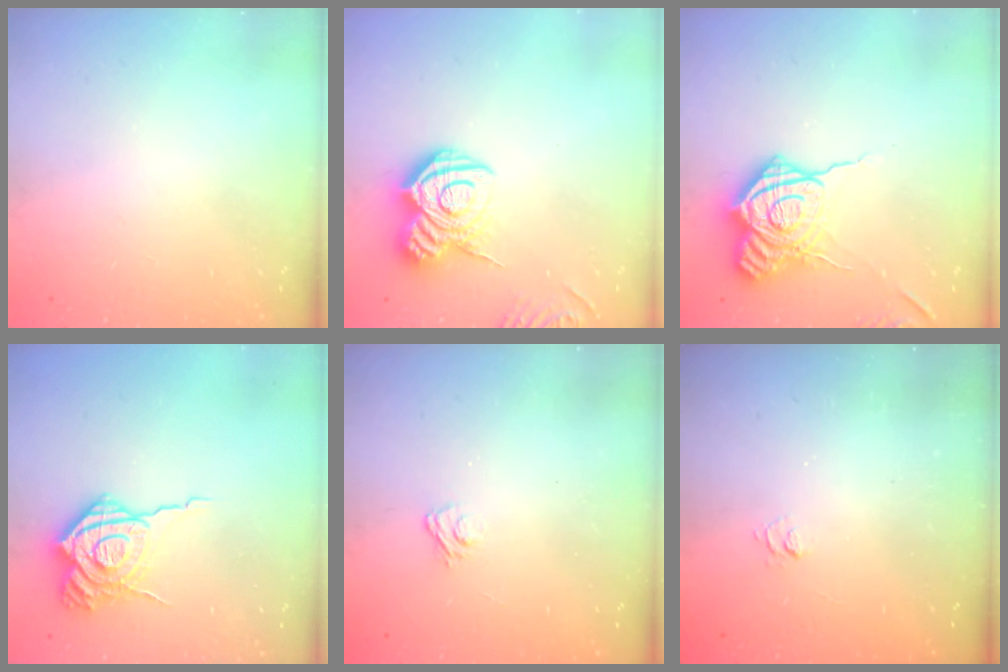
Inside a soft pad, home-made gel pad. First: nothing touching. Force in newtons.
{"total": 14.7, "press": 14.6, "slide": 1.0}
{"total": 19.7, "press": 19.7, "slide": 1.0}
{"total": 15.9, "press": 15.9, "slide": 1.5}
{"total": 2.9, "press": 2.6, "slide": 1.2}
{"total": 1.9, "press": 1.5, "slide": 1.3}